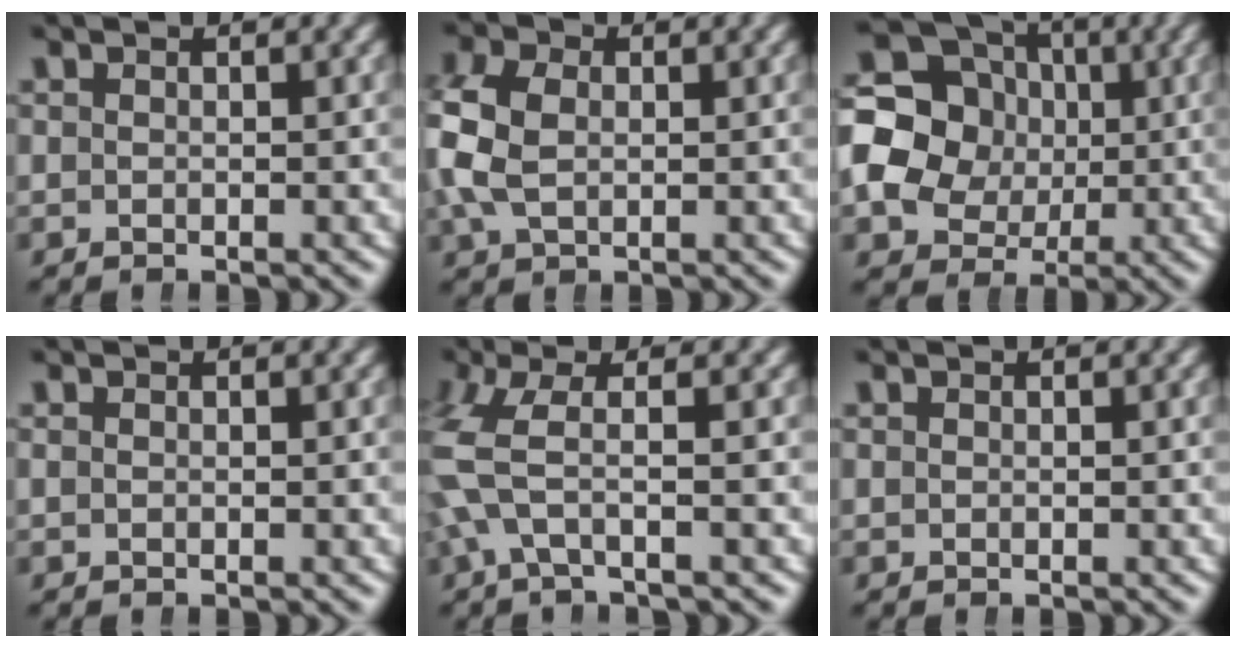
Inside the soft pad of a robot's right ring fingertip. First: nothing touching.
{"total": 4.5, "force": [0.5, 3.5, 2.9], "torque": [-0.076, -0.006, 0.016]}
{"total": 17.2, "force": [2.6, 15.2, 7.6], "torque": [-0.167, -0.025, 0.032]}
{"total": 0.0}
{"total": 4.4, "force": [0.1, 1.9, 3.9], "torque": [-0.095, 0.001, 0.001]}
{"total": 0.0}